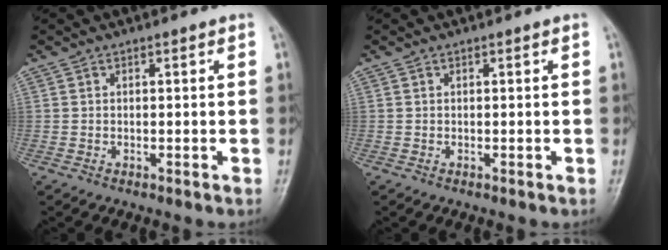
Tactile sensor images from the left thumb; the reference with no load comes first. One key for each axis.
{"total": 0.0}